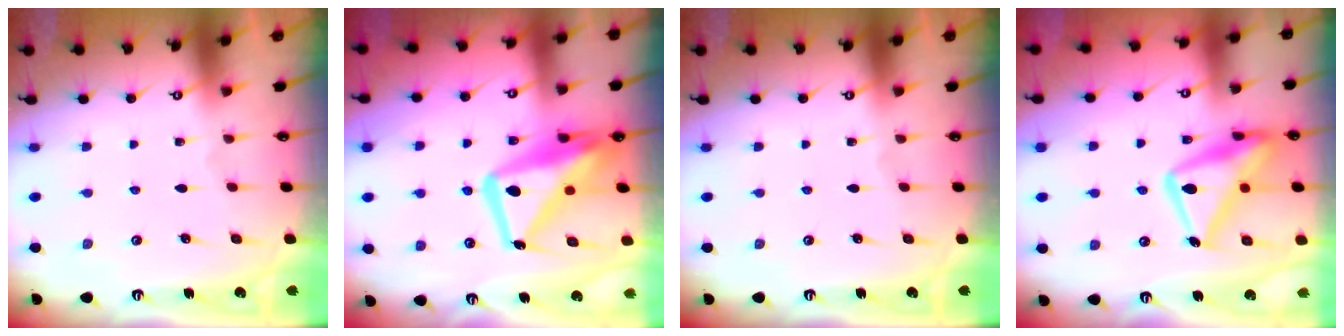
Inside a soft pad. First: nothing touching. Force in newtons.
{"total": 16.8, "press": 16.8, "slide": 1.5}
{"total": 0.0}
{"total": 18.3, "press": 18.2, "slide": 1.5}